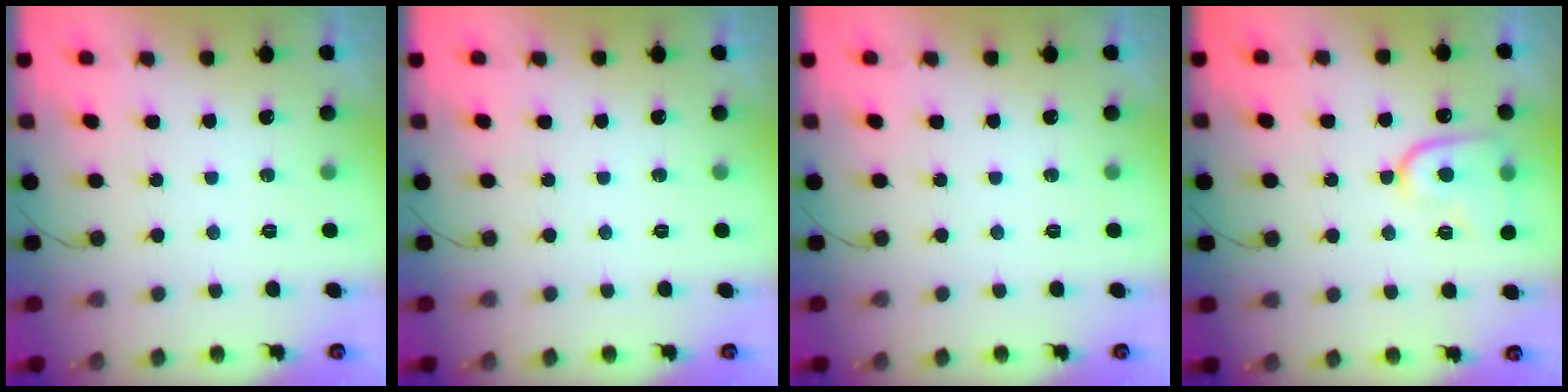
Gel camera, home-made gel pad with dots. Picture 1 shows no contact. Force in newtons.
{"total": 0.0}
{"total": 0.0}
{"total": 11.9, "press": 11.9, "slide": 1.1}